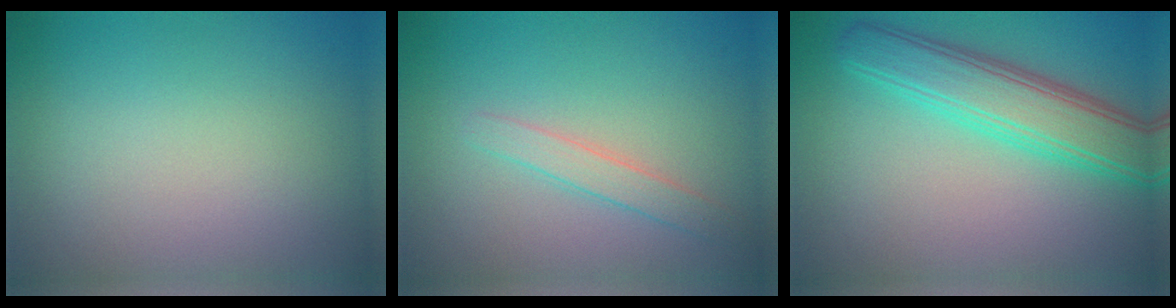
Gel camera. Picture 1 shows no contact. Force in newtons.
{"total": 1.8, "press": 1.8, "slide": 0.0}
{"total": 5.8, "press": 5.8, "slide": 0.3}